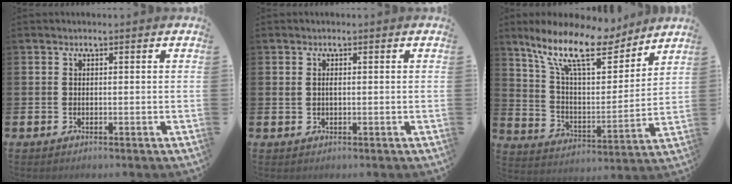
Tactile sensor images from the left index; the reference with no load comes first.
{"total": 0.7, "force": [0.1, 0.3, 0.6], "torque": [-0.012, 0.003, 0.001]}
{"total": 13.8, "force": [10.4, 4.8, 7.8], "torque": [-0.179, -0.053, 0.179]}